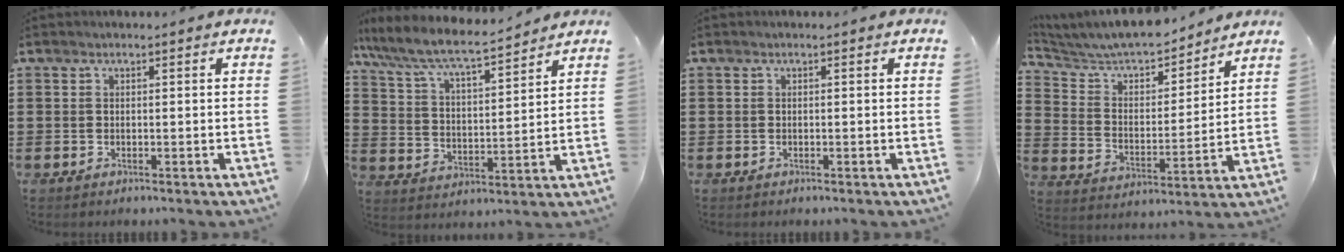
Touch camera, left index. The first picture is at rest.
{"total": 7.1, "force": [6.3, 0.9, 3.2], "torque": [-0.089, -0.037, 0.104]}
{"total": 0.0}
{"total": 7.0, "force": [6.6, 1.4, 1.7], "torque": [-0.068, -0.050, 0.112]}